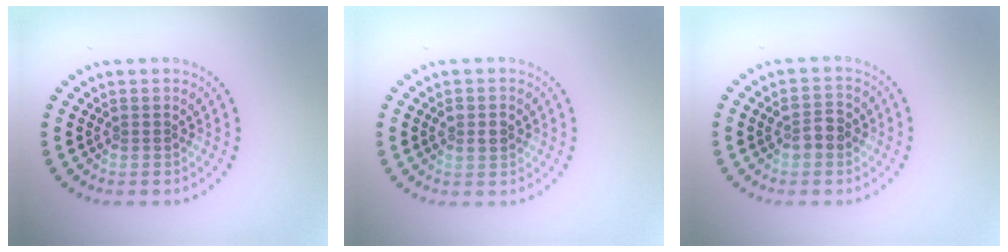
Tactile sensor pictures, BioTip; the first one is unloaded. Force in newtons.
{"total": 1.5, "press": 1.4, "slide": 0.5}
{"total": 2.2, "press": 2.2, "slide": 0.2}